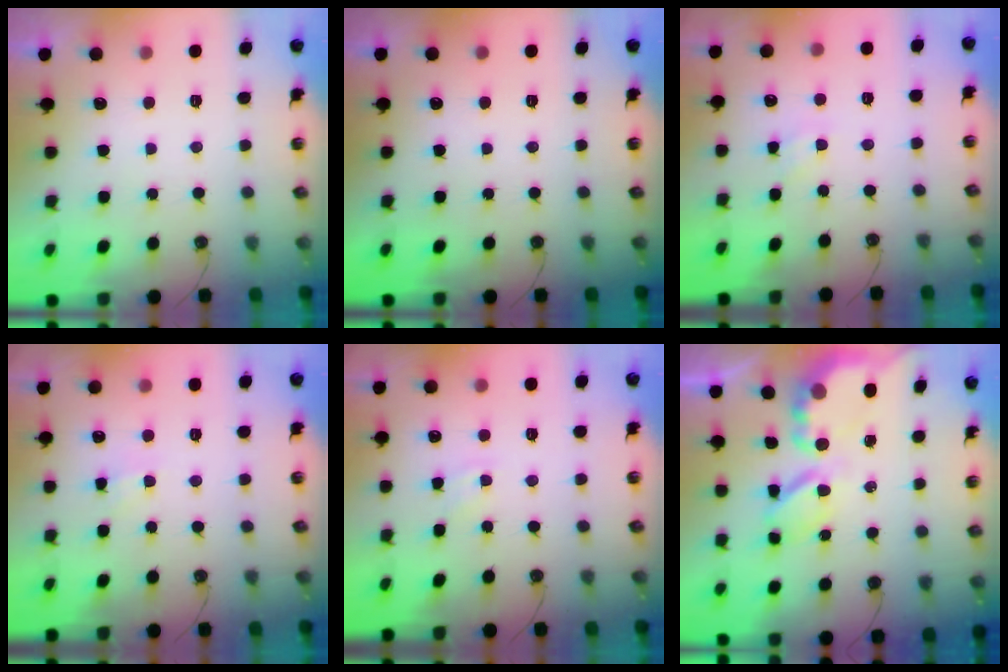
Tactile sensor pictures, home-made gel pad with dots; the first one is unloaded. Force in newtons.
{"total": 0.0}
{"total": 1.4, "press": 1.4, "slide": 0.2}
{"total": 1.9, "press": 1.9, "slide": 0.1}
{"total": 3.9, "press": 3.9, "slide": 0.5}
{"total": 7.7, "press": 7.7, "slide": 0.7}